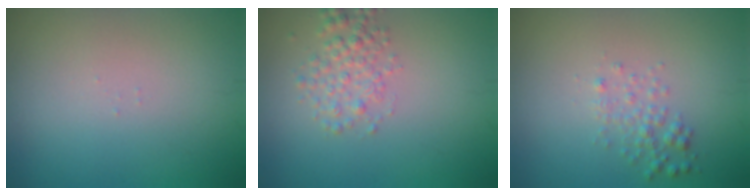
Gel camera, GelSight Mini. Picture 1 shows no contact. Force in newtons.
{"total": 2.3, "press": 2.3, "slide": 0.1}
{"total": 1.5, "press": 1.5, "slide": 0.1}